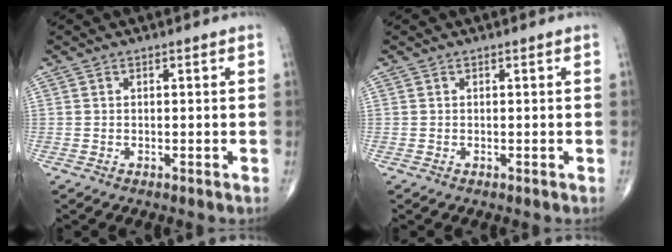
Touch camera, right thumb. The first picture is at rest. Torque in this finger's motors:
{"motor_torque": [-0.13, 0.13, -0.12, -0.03, 0.00]}